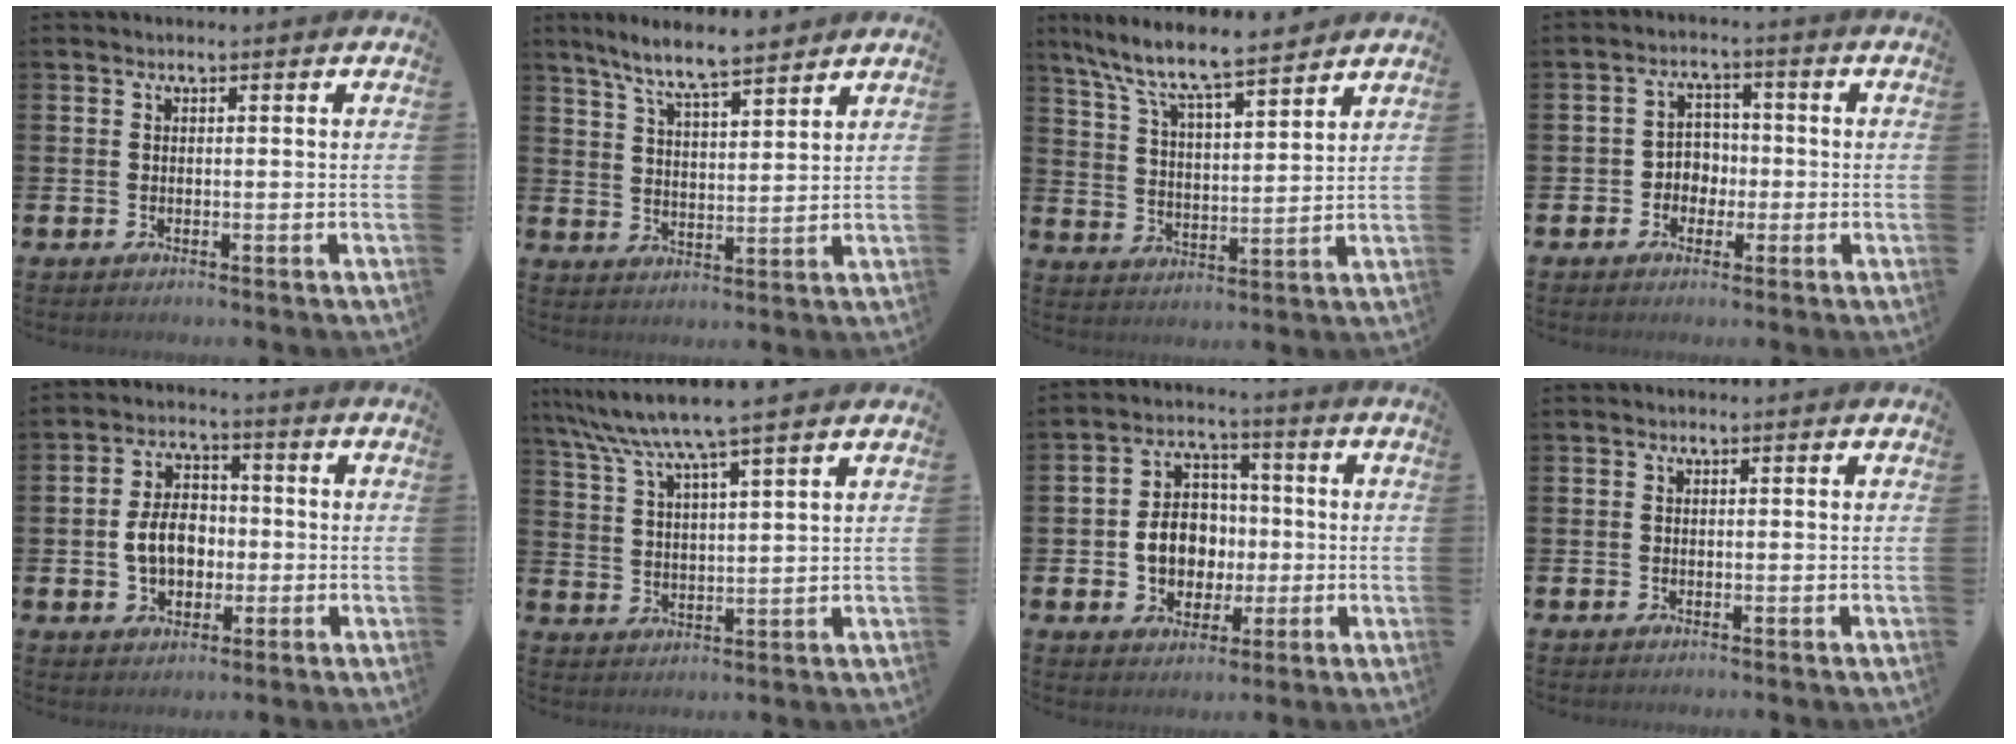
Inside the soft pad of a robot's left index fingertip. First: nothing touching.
{"total": 7.8, "force": [7.1, 0.8, 3.0], "torque": [-0.080, -0.028, 0.128]}
{"total": 8.6, "force": [7.9, 1.0, 3.2], "torque": [-0.094, -0.054, 0.136]}
{"total": 3.3, "force": [-1.0, 3.0, 1.1], "torque": [-0.025, 0.006, -0.027]}
{"total": 6.0, "force": [-0.7, 4.5, 4.0], "torque": [-0.059, 0.006, -0.022]}
{"total": 7.9, "force": [7.0, -0.1, 3.7], "torque": [-0.099, -0.027, 0.123]}
{"total": 7.3, "force": [-0.7, 6.3, 3.6], "torque": [-0.059, 0.014, -0.018]}
{"total": 0.0}